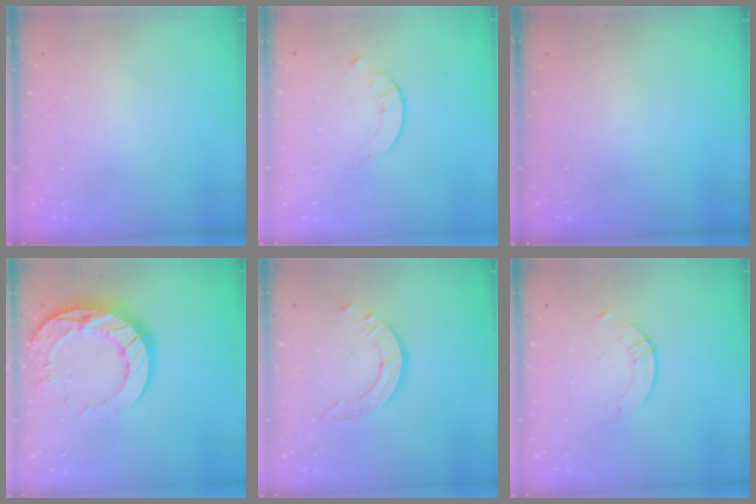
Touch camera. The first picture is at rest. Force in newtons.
{"total": 1.7, "press": 1.7, "slide": 0.2}
{"total": 0.0}
{"total": 17.9, "press": 17.8, "slide": 1.6}
{"total": 3.9, "press": 3.9, "slide": 0.3}
{"total": 2.9, "press": 2.9, "slide": 0.3}